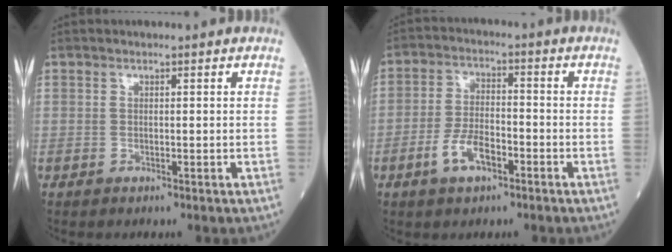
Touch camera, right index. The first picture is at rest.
{"total": 6.3, "force": [-3.2, 2.7, 4.8], "torque": [-0.100, 0.006, -0.060]}